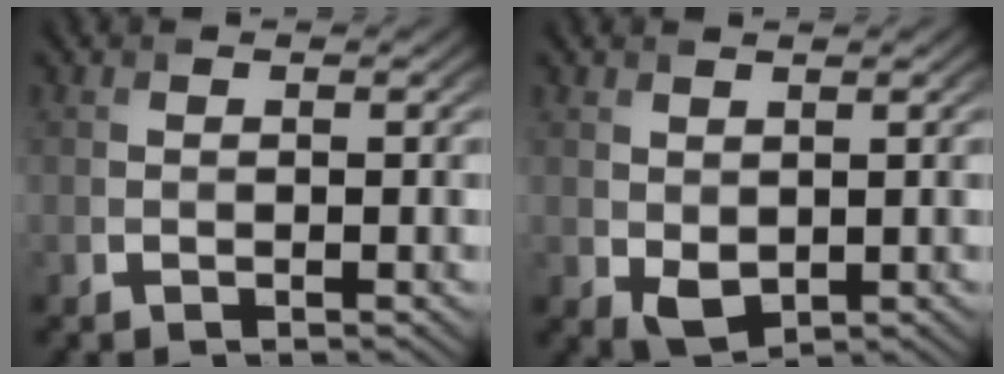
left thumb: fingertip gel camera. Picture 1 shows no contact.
{"total": 2.7, "force": [0.4, 1.9, 1.9], "torque": [-0.042, -0.008, 0.014]}